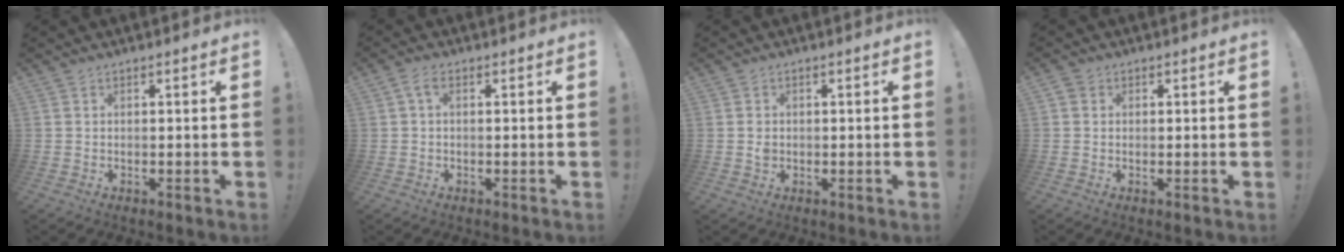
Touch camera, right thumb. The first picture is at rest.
{"total": 2.4, "force": [0.3, 1.0, 2.2], "torque": [-0.052, 0.010, 0.006]}
{"total": 1.7, "force": [-0.2, 1.5, 0.9], "torque": [-0.012, 0.003, -0.005]}
{"total": 1.7, "force": [0.7, 1.5, 0.6], "torque": [-0.014, 0.003, 0.014]}